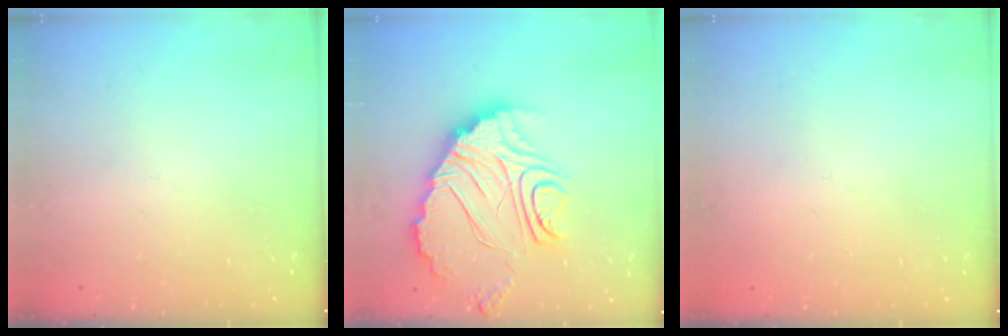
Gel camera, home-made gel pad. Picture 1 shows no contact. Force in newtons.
{"total": 16.3, "press": 16.2, "slide": 1.5}
{"total": 2.1, "press": 2.1, "slide": 0.1}